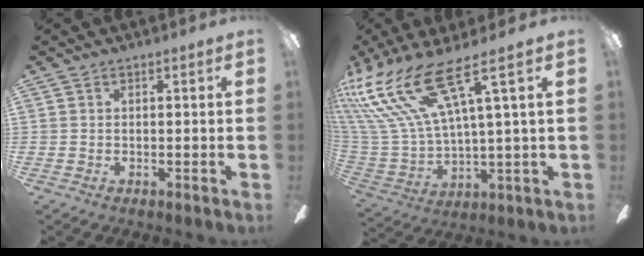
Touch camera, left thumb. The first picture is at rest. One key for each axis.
{"total": 21.9, "fx": 11.2, "fy": 6.9, "fz": 17.5, "tx": -0.381, "ty": -0.059, "tz": 0.190}